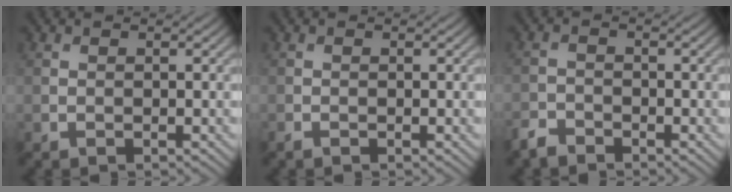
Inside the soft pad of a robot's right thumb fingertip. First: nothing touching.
{"total": 0.6, "force": [-0.5, 0.1, 0.1], "torque": [-0.003, -0.001, -0.010]}
{"total": 2.3, "force": [-2.1, 0.8, 0.5], "torque": [-0.012, -0.003, -0.051]}